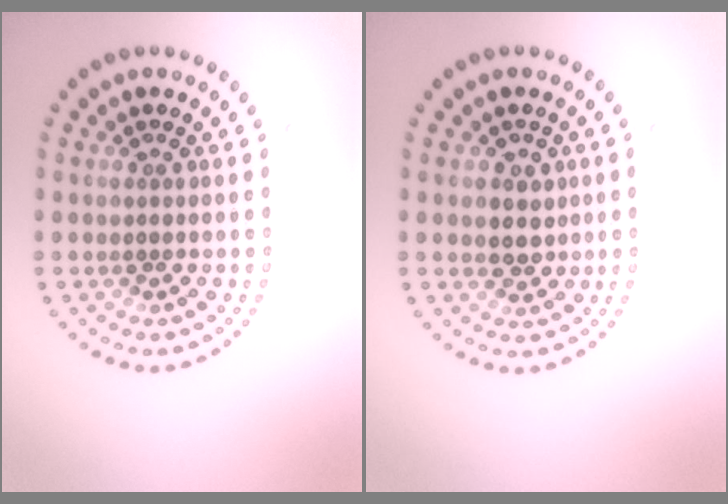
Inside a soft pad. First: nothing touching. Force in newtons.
{"total": 2.4, "press": 2.2, "slide": 0.9}